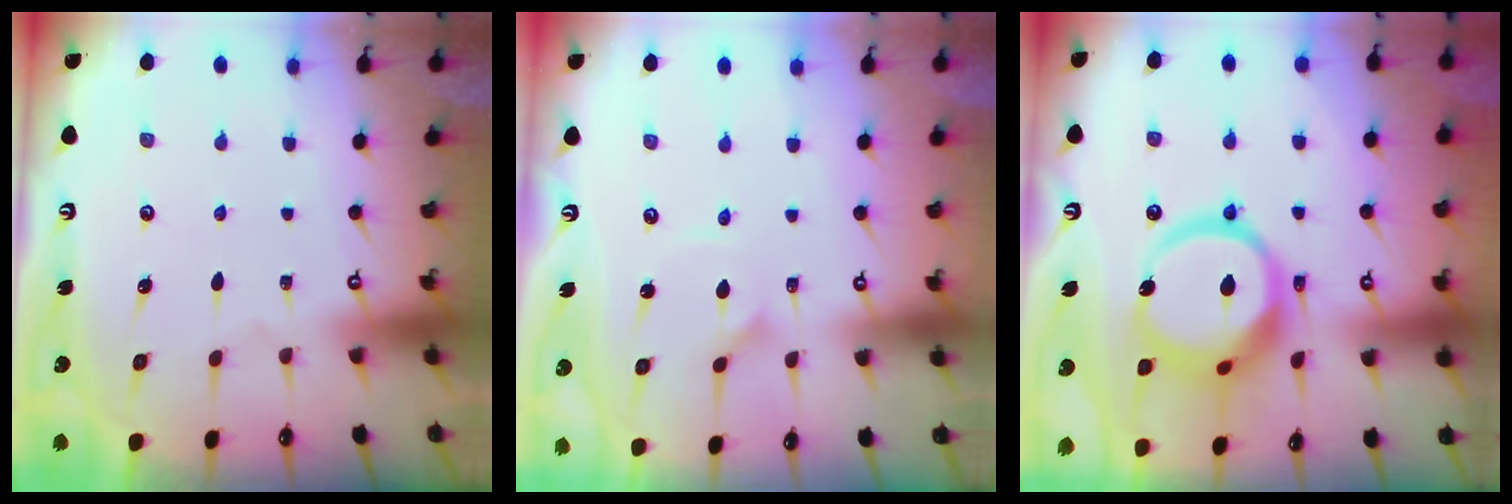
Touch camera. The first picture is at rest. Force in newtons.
{"total": 1.0, "press": 1.0, "slide": 0.2}
{"total": 19.1, "press": 18.9, "slide": 2.3}